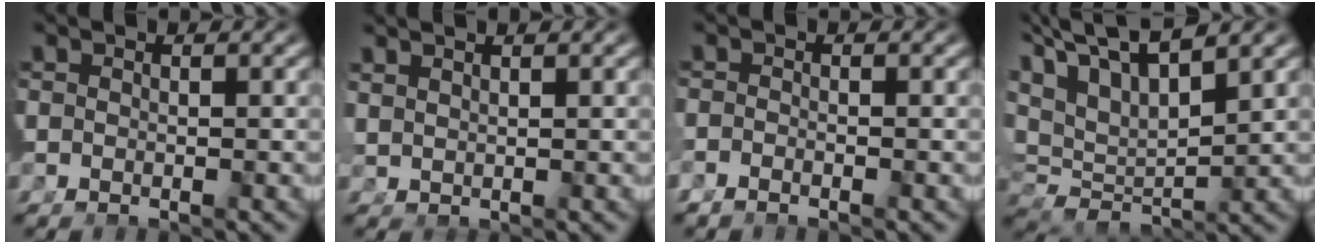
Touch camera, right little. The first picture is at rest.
{"total": 1.9, "force": [1.7, -0.5, 0.5], "torque": [0.006, 0.006, 0.041]}
{"total": 1.2, "force": [-1.0, 0.1, 0.6], "torque": [-0.013, -0.004, -0.019]}
{"total": 7.8, "force": [2.4, 5.0, 5.4], "torque": [-0.112, -0.025, 0.053]}